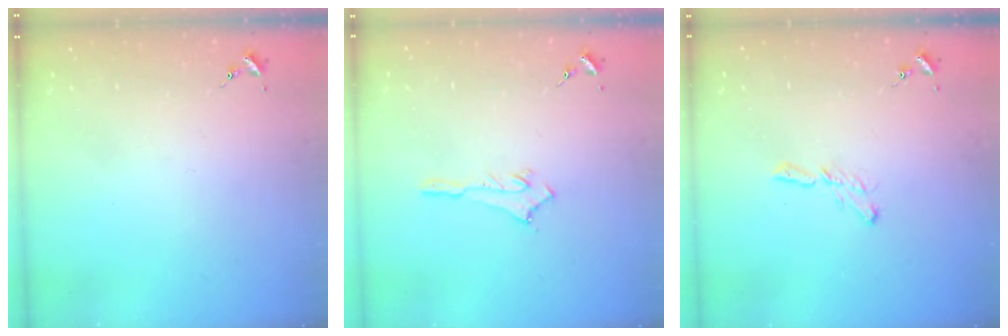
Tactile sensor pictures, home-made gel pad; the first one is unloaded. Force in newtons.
{"total": 2.7, "press": 2.7, "slide": 0.2}
{"total": 5.3, "press": 5.3, "slide": 0.1}